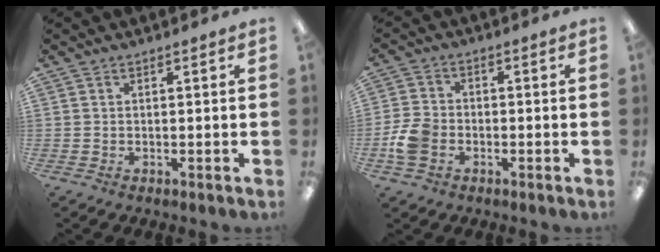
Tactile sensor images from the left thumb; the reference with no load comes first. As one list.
[{"total": 6.7, "force": [-2.2, 5.1, 3.8], "torque": [-0.080, 0.013, -0.039]}]